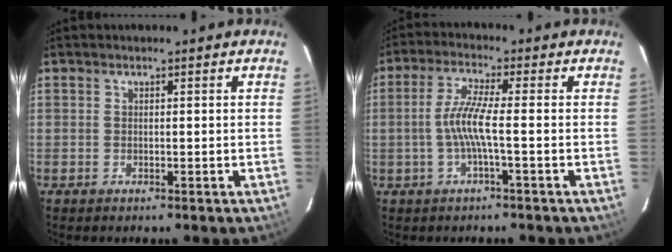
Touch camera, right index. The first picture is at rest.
{"total": 5.9, "force": [-1.3, -0.3, 5.7], "torque": [-0.125, 0.003, -0.024]}